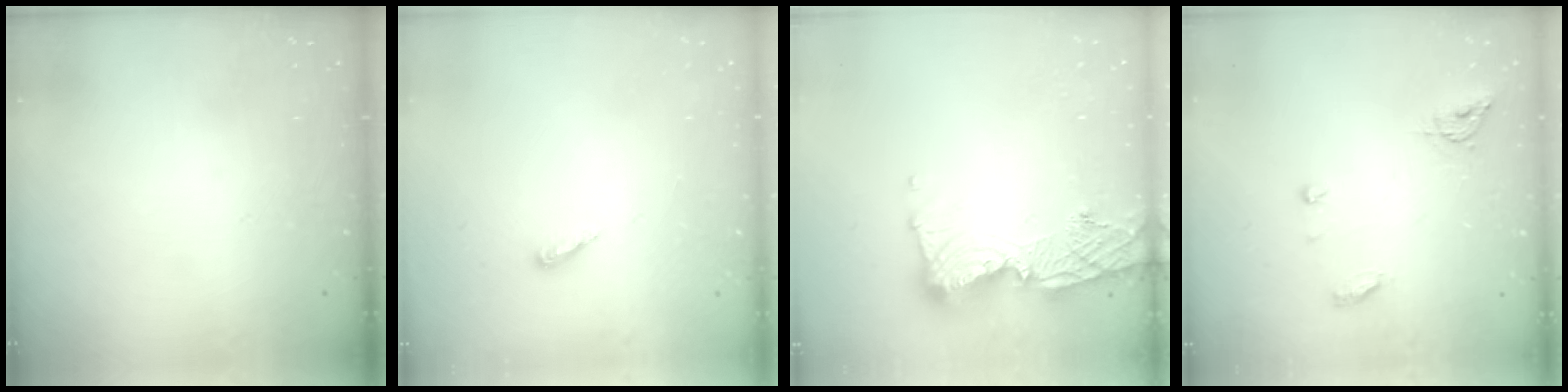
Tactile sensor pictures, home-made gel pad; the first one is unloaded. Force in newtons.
{"total": 2.8, "press": 2.8, "slide": 0.2}
{"total": 13.3, "press": 13.2, "slide": 1.6}
{"total": 6.2, "press": 6.2, "slide": 0.5}